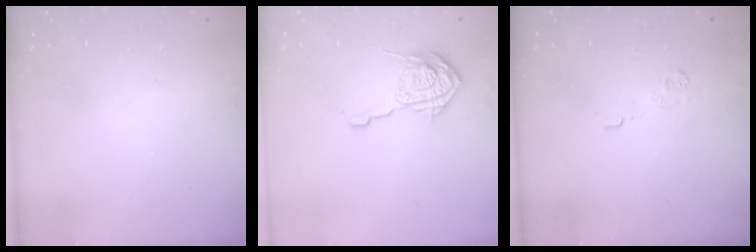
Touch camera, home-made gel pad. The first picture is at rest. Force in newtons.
{"total": 14.9, "press": 14.9, "slide": 0.5}
{"total": 4.3, "press": 4.3, "slide": 0.6}